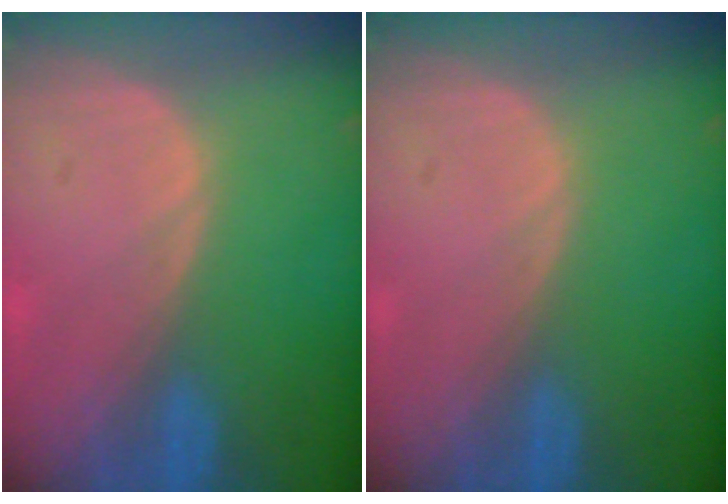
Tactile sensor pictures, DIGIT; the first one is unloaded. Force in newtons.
{"total": 0.0}